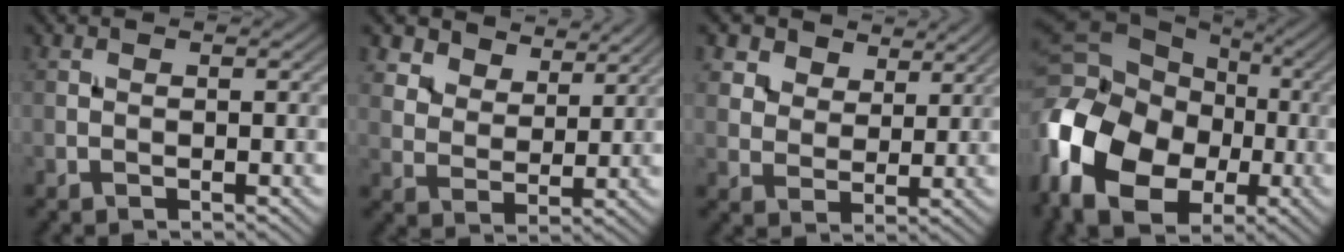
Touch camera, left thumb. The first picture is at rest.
{"total": 7.4, "force": [5.7, 3.9, 2.6], "torque": [-0.071, -0.025, 0.125]}
{"total": 8.0, "force": [5.5, 4.9, 3.1], "torque": [-0.097, -0.015, 0.112]}
{"total": 18.8, "force": [-4.2, 13.6, 12.3], "torque": [-0.296, -0.021, -0.074]}